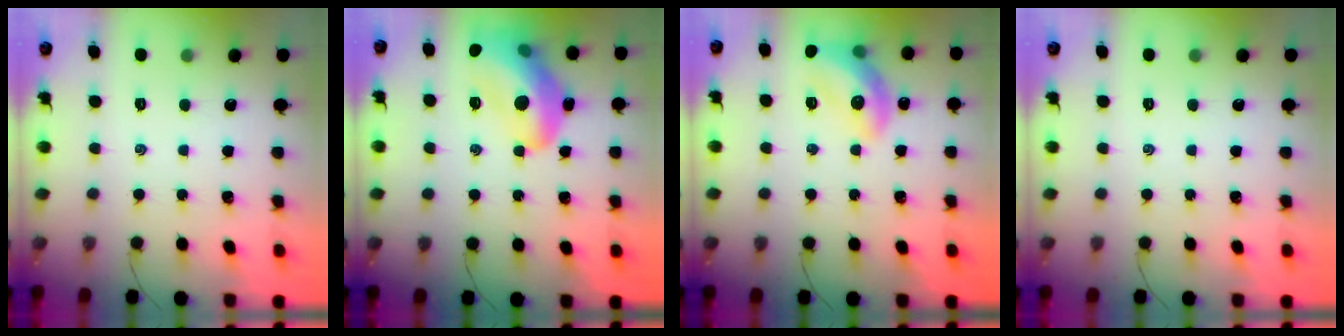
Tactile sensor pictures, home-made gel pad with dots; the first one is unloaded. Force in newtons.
{"total": 18.0, "press": 17.8, "slide": 2.2}
{"total": 13.1, "press": 13.0, "slide": 1.8}
{"total": 0.0}